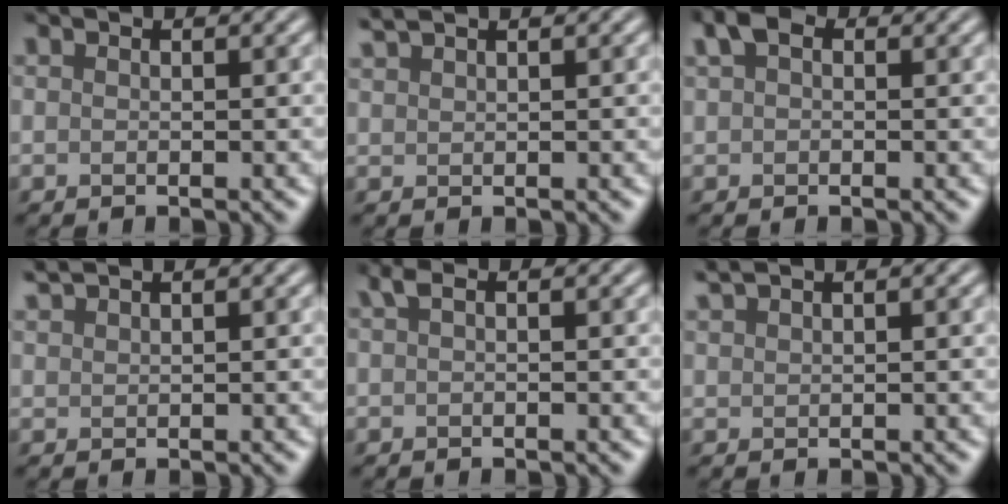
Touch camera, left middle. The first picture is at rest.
{"total": 1.4, "force": [1.2, -0.6, -0.2], "torque": [-0.010, 0.000, 0.043]}
{"total": 0.0}
{"total": 1.6, "force": [1.2, -0.8, -0.5], "torque": [-0.007, -0.002, 0.049]}
{"total": 1.3, "force": [-0.6, -1.0, -0.4], "torque": [-0.017, -0.011, 0.023]}
{"total": 1.5, "force": [1.4, -0.5, 0.0], "torque": [-0.014, 0.003, 0.044]}